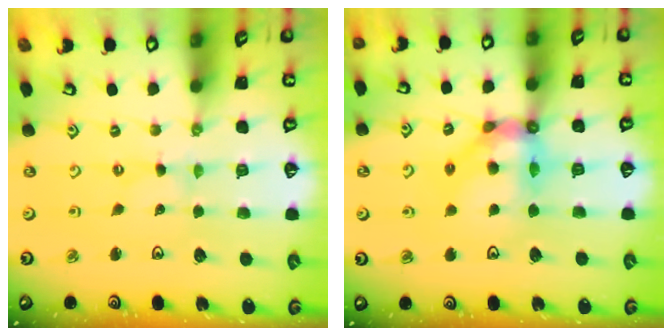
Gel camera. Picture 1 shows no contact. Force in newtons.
{"total": 12.7, "press": 12.6, "slide": 1.2}